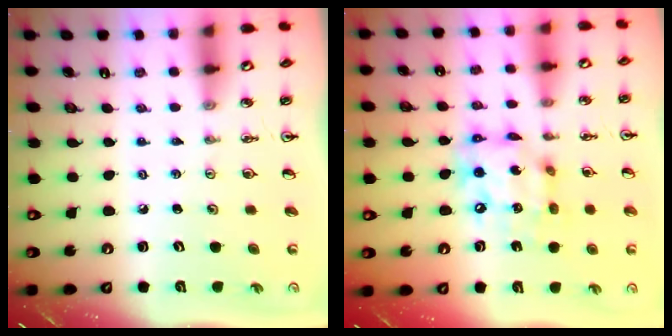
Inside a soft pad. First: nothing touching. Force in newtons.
{"total": 14.0, "press": 13.9, "slide": 1.5}